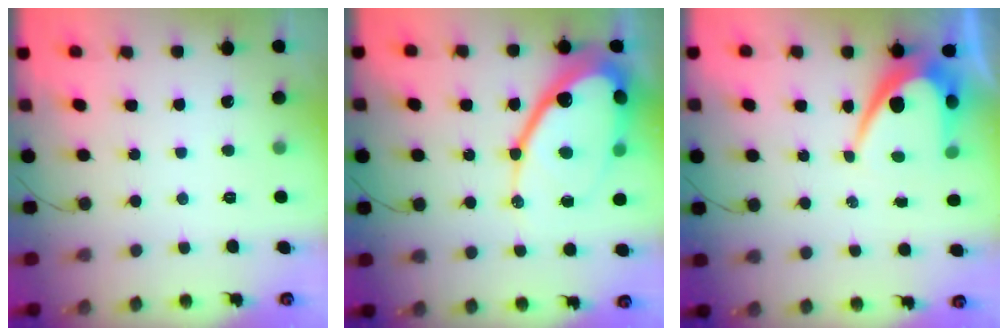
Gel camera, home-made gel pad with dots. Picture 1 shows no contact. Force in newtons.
{"total": 22.4, "press": 22.3, "slide": 1.7}
{"total": 8.9, "press": 8.9, "slide": 0.6}